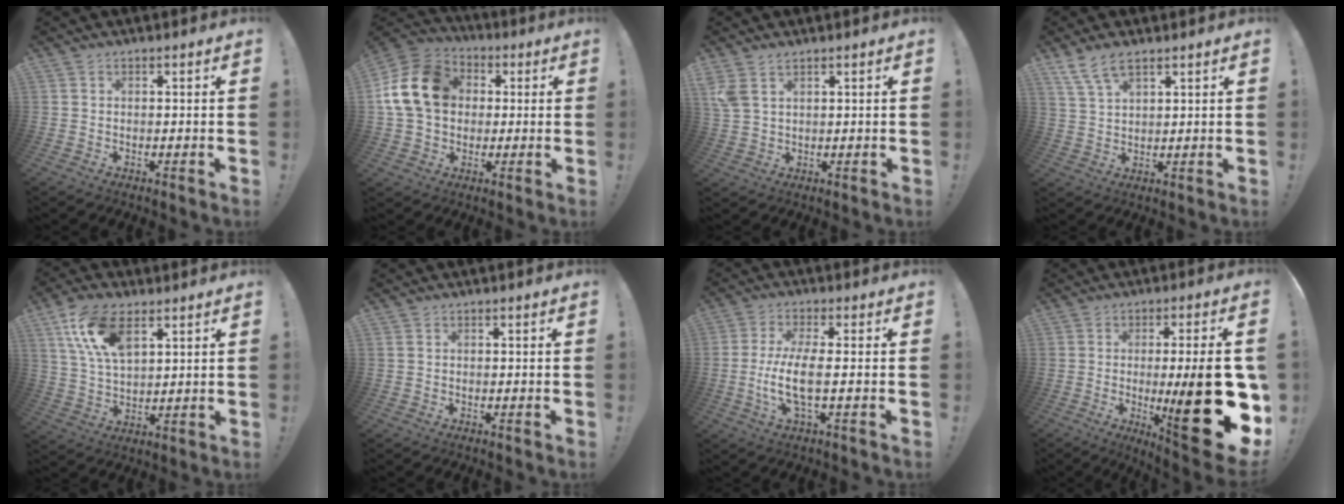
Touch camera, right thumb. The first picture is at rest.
{"total": 18.0, "force": [3.0, 14.1, 10.7], "torque": [-0.192, 0.011, 0.062]}
{"total": 4.6, "force": [2.8, 2.3, 2.9], "torque": [-0.058, -0.008, 0.057]}
{"total": 6.9, "force": [4.7, 2.8, 4.2], "torque": [-0.087, -0.013, 0.093]}
{"total": 13.4, "force": [7.0, 6.6, 9.3], "torque": [-0.187, -0.017, 0.131]}
{"total": 0.0}
{"total": 9.6, "force": [-1.5, 2.1, 9.2], "torque": [-0.192, -0.007, -0.028]}
{"total": 25.7, "force": [-3.5, 6.4, 24.7], "torque": [-0.338, -0.010, -0.040]}